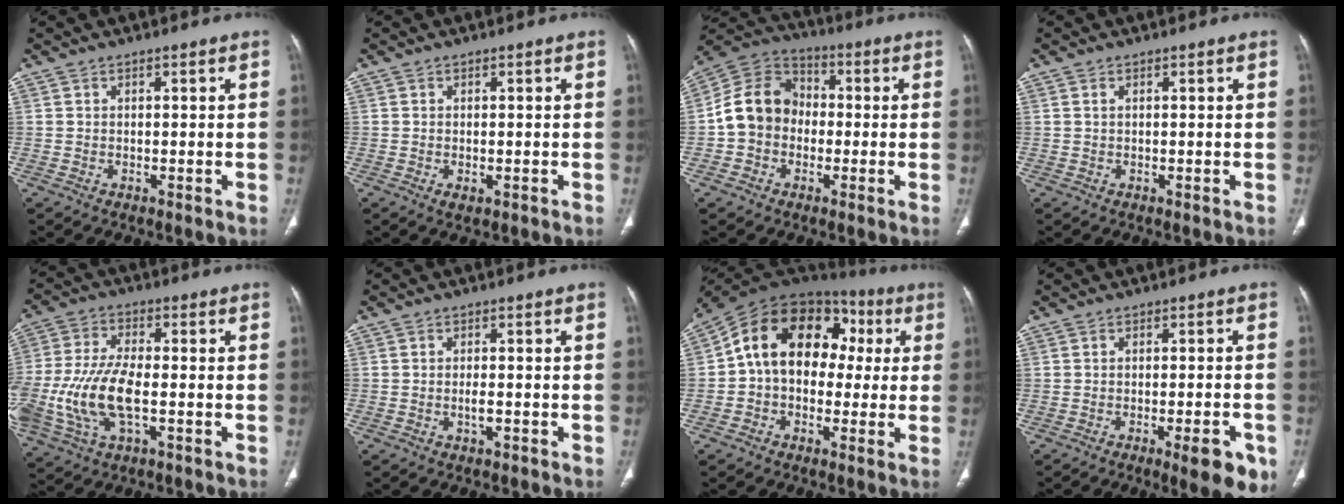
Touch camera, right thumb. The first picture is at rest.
{"total": 1.5, "force": [-0.5, 0.7, 1.2], "torque": [-0.023, -0.004, -0.005]}
{"total": 11.7, "force": [-1.2, 9.8, 6.2], "torque": [-0.100, 0.038, -0.036]}
{"total": 0.6, "force": [0.2, 0.3, 0.4], "torque": [-0.012, 0.004, 0.003]}
{"total": 16.3, "force": [-3.5, 7.6, 13.9], "torque": [-0.317, 0.009, -0.060]}
{"total": 1.8, "force": [-0.8, 0.7, 1.5], "torque": [-0.025, 0.002, -0.014]}
{"total": 17.6, "force": [1.9, 12.7, 12.0], "torque": [-0.154, 0.055, 0.016]}
{"total": 8.4, "force": [-4.1, 2.1, 7.0], "torque": [-0.080, 0.004, -0.049]}